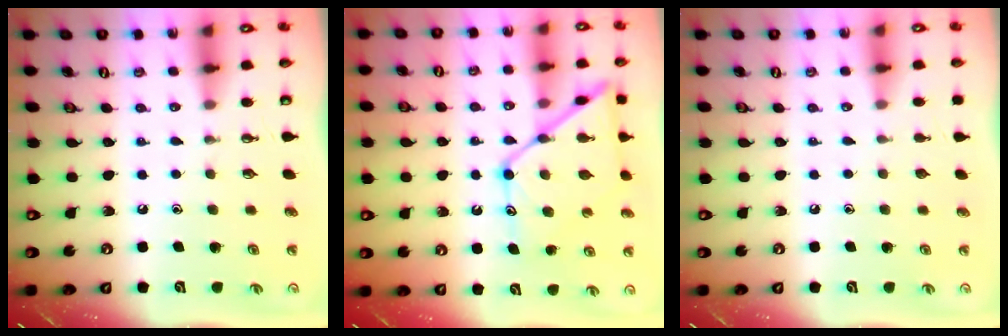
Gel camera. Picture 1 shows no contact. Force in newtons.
{"total": 16.3, "press": 16.2, "slide": 1.5}
{"total": 0.0}